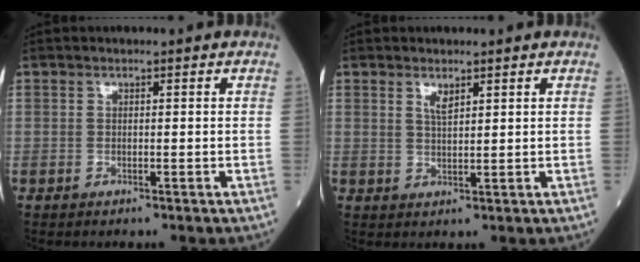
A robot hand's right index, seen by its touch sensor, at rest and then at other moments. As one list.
[{"total": 1.9, "force": [1.3, 0.5, 1.4], "torque": [-0.028, -0.004, 0.027]}]